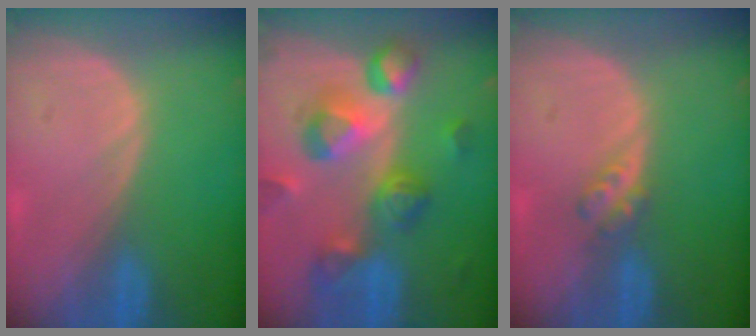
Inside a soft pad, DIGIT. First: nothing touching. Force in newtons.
{"total": 10.6, "press": 9.5, "slide": 4.7}
{"total": 2.7, "press": 2.3, "slide": 1.3}